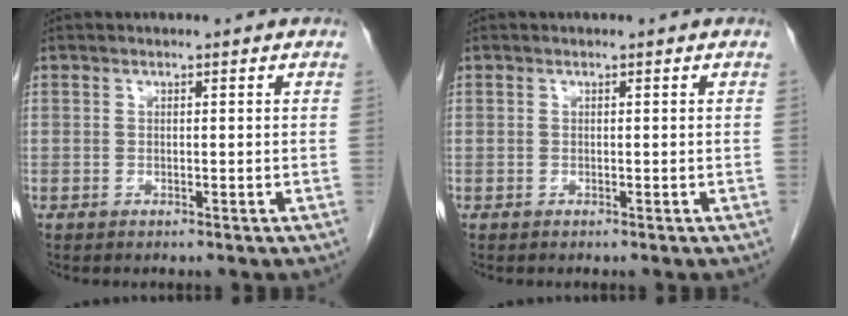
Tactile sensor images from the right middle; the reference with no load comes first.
{"total": 0.0}